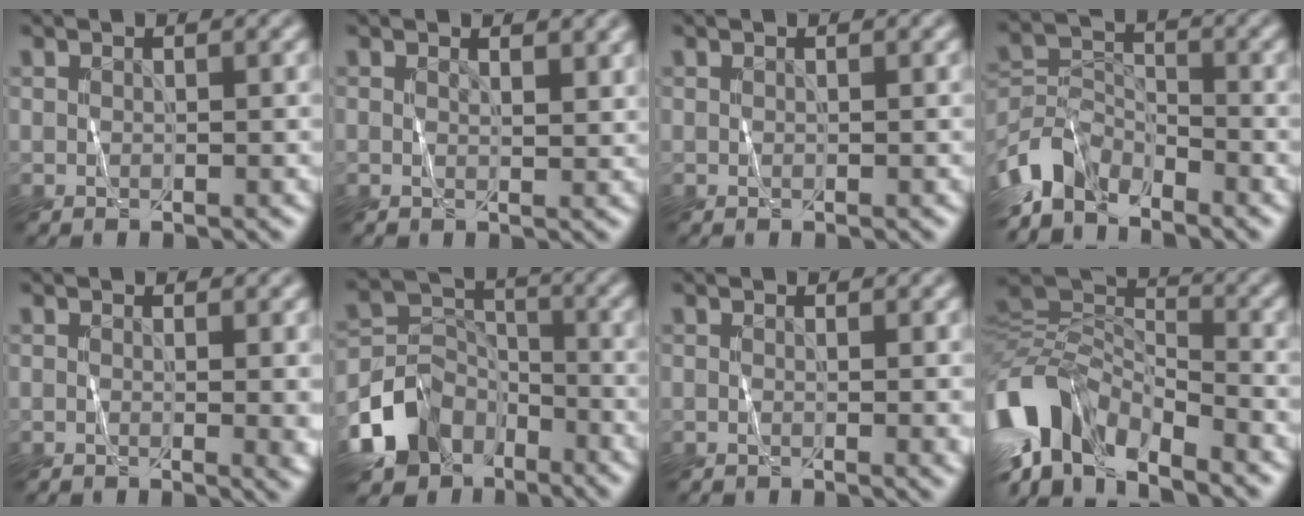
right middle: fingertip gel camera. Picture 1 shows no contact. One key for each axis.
{"total": 1.5, "fx": 0.8, "fy": 0.7, "fz": 1.0, "tx": -0.015, "ty": -0.002, "tz": 0.019}
{"total": 0.0}
{"total": 5.2, "fx": -4.3, "fy": 2.4, "fz": 1.7, "tx": -0.032, "ty": -0.002, "tz": -0.096}
{"total": 2.2, "fx": 0.2, "fy": 0.6, "fz": 2.1, "tx": -0.018, "ty": 0.001, "tz": 0.001}
{"total": 7.7, "fx": -4.8, "fy": 5.3, "fz": 2.7, "tx": -0.046, "ty": -0.002, "tz": -0.100}
{"total": 1.4, "fx": 0.2, "fy": 0.4, "fz": 1.4, "tx": -0.013, "ty": 0.000, "tz": 0.001}
{"total": 10.7, "fx": -6.0, "fy": 5.7, "fz": 6.9, "tx": -0.135, "ty": -0.010, "tz": -0.119}